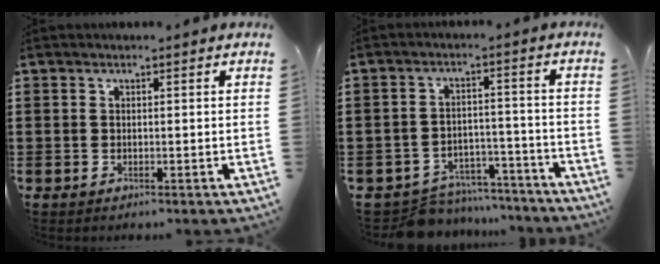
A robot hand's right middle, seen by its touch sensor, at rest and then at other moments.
{"total": 6.5, "force": [-6.3, 1.2, 0.6], "torque": [-0.013, 0.017, -0.126]}